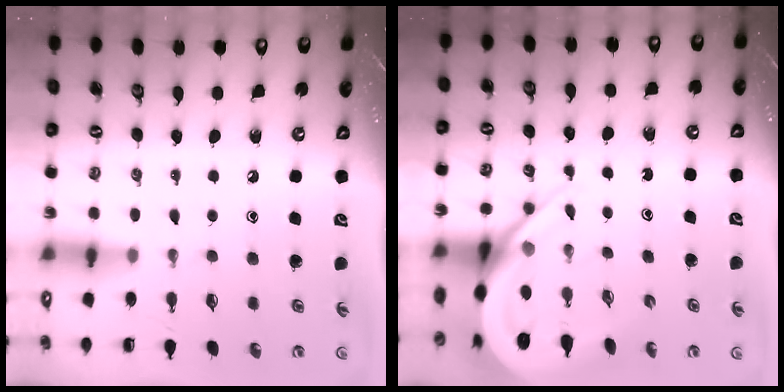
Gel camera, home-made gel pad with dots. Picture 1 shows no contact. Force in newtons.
{"total": 10.4, "press": 10.3, "slide": 1.1}